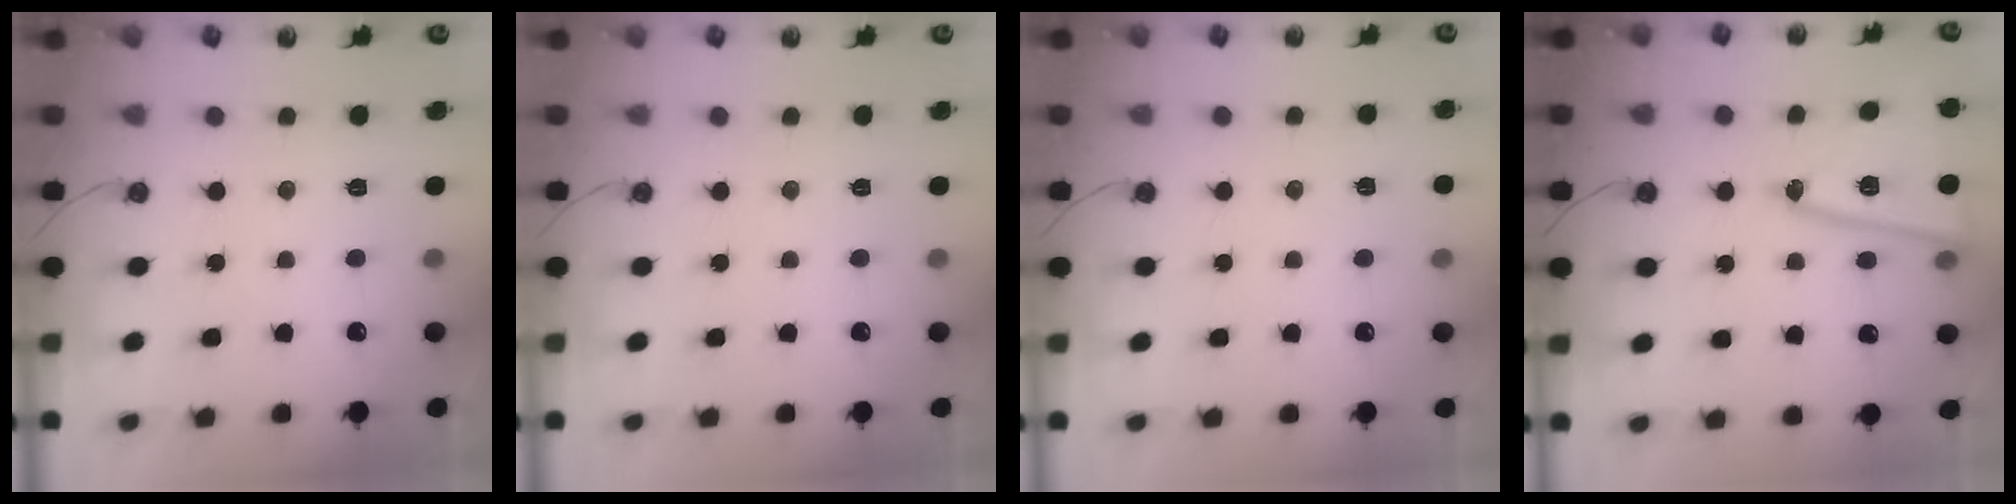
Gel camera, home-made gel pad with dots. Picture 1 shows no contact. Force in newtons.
{"total": 0.0}
{"total": 3.9, "press": 1.9, "slide": 3.4}
{"total": 17.0, "press": 16.9, "slide": 1.2}